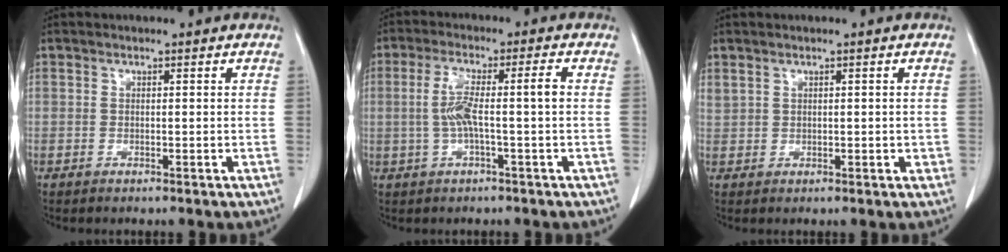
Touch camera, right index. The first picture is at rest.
{"total": 6.3, "force": [-0.4, 0.2, 6.2], "torque": [-0.129, 0.021, -0.004]}
{"total": 2.5, "force": [0.9, 1.5, 1.8], "torque": [-0.042, 0.016, 0.030]}